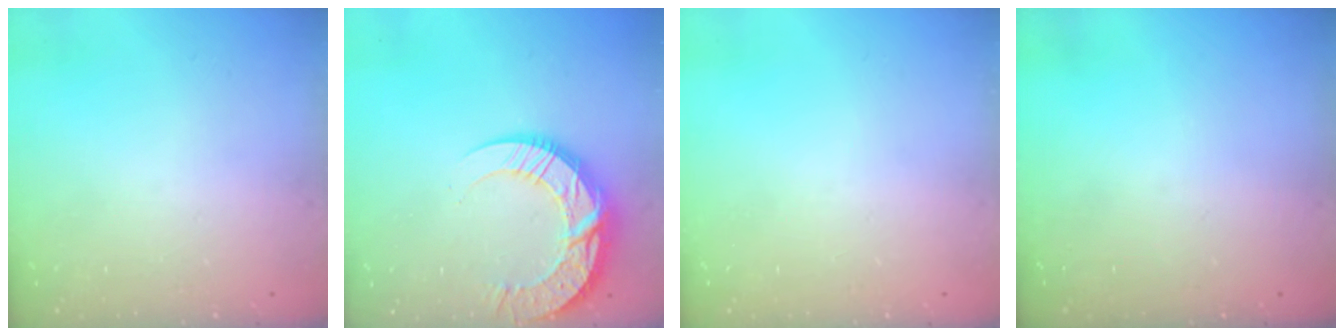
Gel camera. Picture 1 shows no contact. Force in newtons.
{"total": 15.3, "press": 15.2, "slide": 1.4}
{"total": 0.0}
{"total": 0.0}